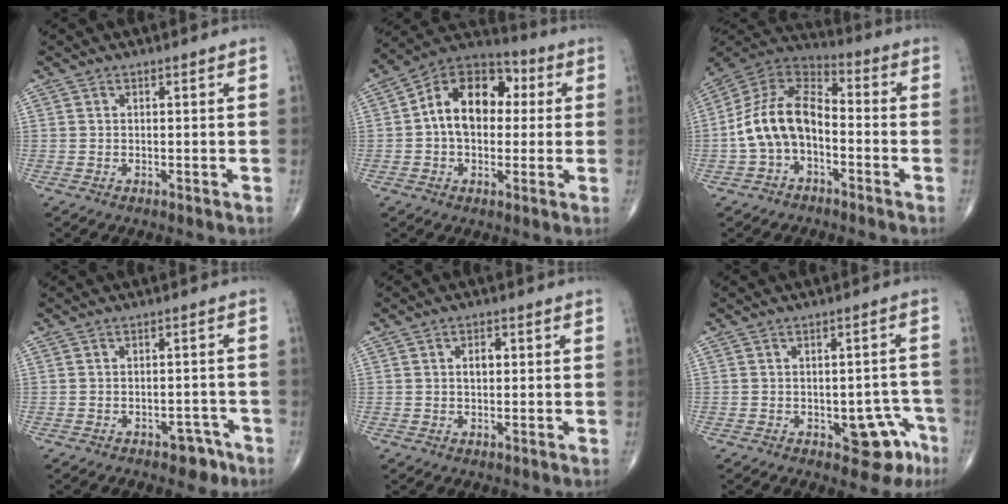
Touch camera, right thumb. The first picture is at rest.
{"total": 14.8, "force": [1.5, 10.1, 10.8], "torque": [-0.141, 0.034, 0.010]}
{"total": 14.1, "force": [-2.9, 8.7, 10.7], "torque": [-0.196, 0.049, -0.065]}
{"total": 4.0, "force": [-2.6, 2.4, 1.9], "torque": [-0.008, 0.021, -0.030]}
{"total": 3.0, "force": [0.4, 1.8, 2.3], "torque": [-0.033, 0.006, 0.006]}
{"total": 7.7, "force": [-3.5, 4.2, 5.4], "torque": [-0.030, 0.027, -0.037]}